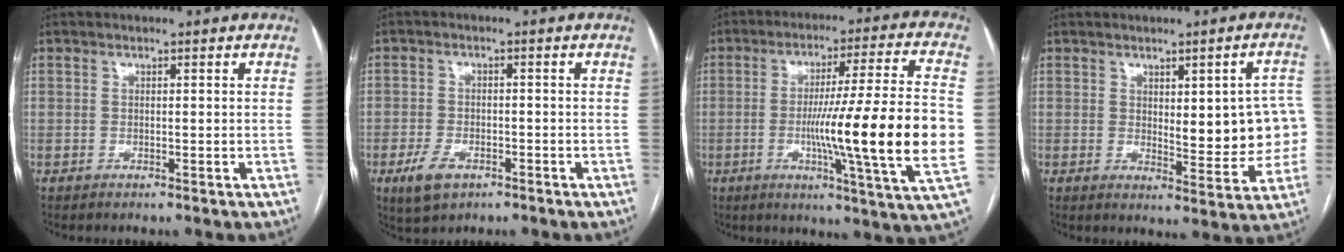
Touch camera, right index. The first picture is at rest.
{"total": 4.8, "force": [-2.7, 2.7, 2.9], "torque": [-0.061, -0.003, -0.044]}
{"total": 20.9, "force": [-2.8, -1.4, 20.6], "torque": [-0.281, -0.010, -0.050]}
{"total": 10.9, "force": [0.7, 3.4, 10.3], "torque": [-0.115, 0.008, 0.015]}